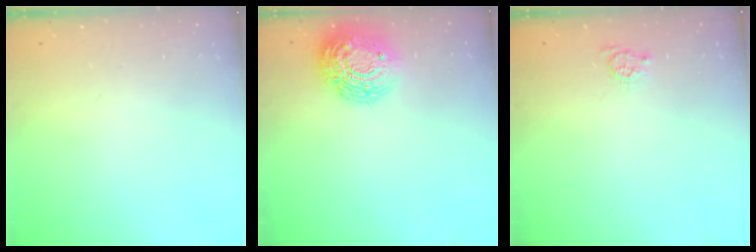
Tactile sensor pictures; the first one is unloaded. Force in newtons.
{"total": 16.2, "press": 16.2, "slide": 1.2}
{"total": 3.7, "press": 3.7, "slide": 0.5}